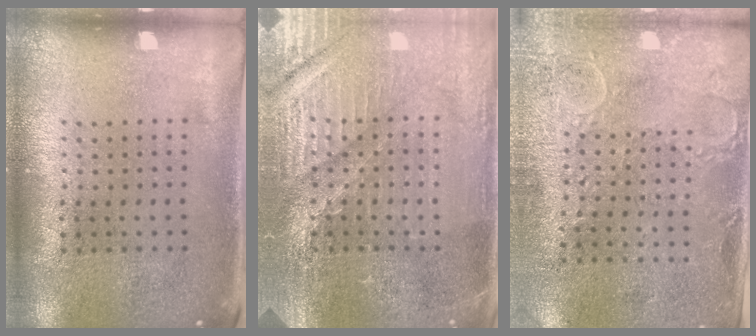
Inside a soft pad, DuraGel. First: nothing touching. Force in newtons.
{"total": 4.3, "press": 4.1, "slide": 1.1}
{"total": 2.7, "press": 2.4, "slide": 1.2}